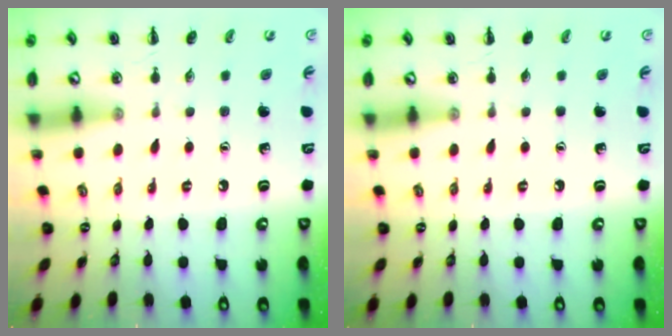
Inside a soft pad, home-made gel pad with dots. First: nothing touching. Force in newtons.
{"total": 0.0}